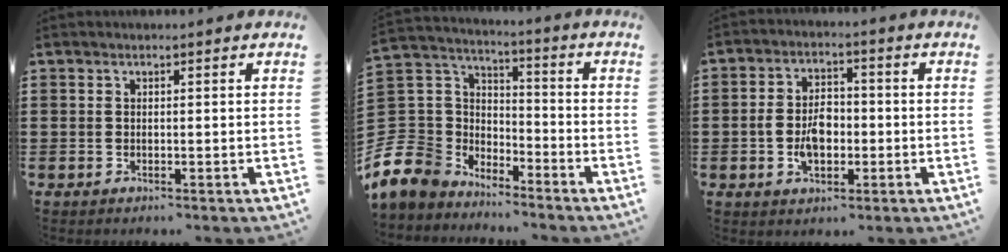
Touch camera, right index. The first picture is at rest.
{"total": 8.8, "force": [-4.9, 7.3, 0.7], "torque": [-0.082, -0.005, -0.101]}
{"total": 5.7, "force": [-1.1, 3.8, 4.0], "torque": [-0.083, 0.005, -0.027]}